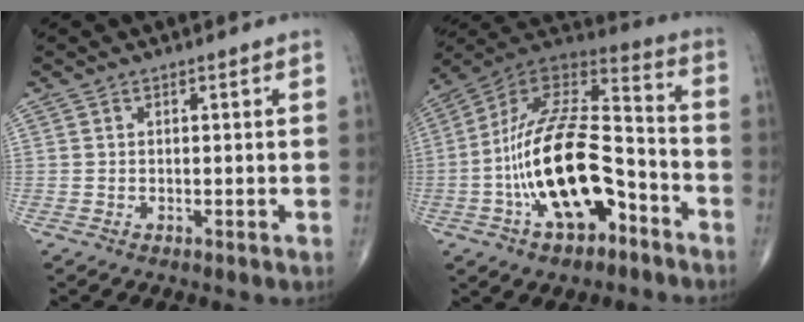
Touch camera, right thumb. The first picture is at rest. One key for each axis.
{"total": 22.5, "fx": -7.6, "fy": 10.8, "fz": 18.2, "tx": -0.314, "ty": 0.060, "tz": -0.128}